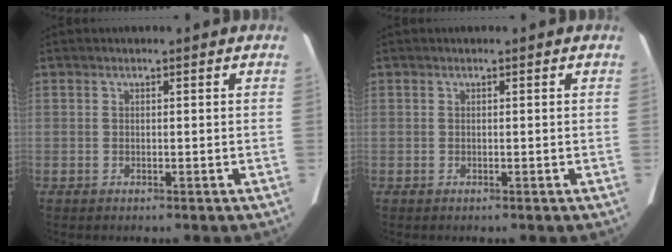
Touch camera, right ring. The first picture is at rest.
{"total": 0.0}